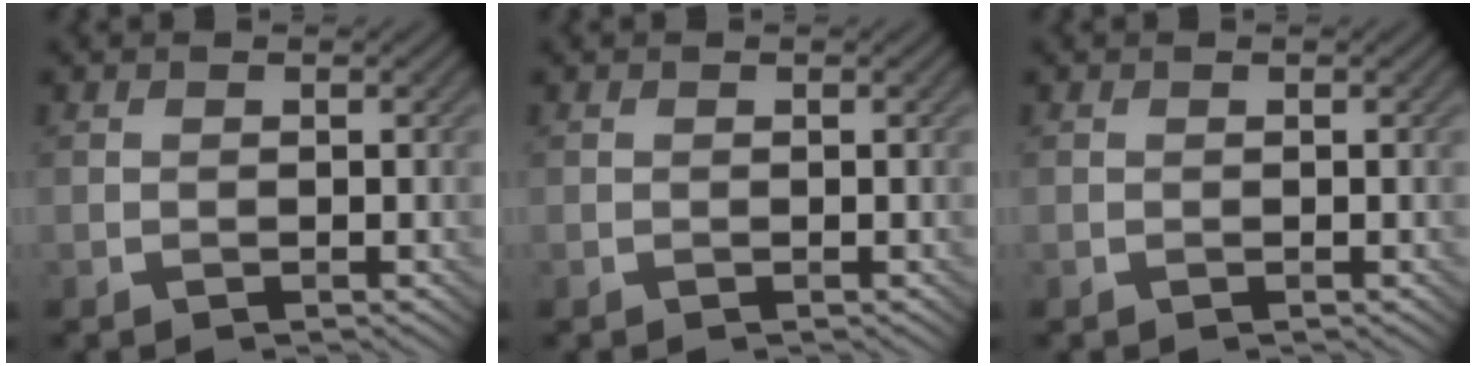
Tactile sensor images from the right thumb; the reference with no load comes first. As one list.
[{"total": 0.0}, {"total": 0.0}]